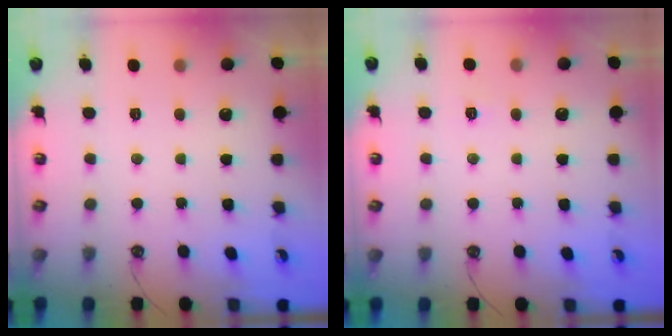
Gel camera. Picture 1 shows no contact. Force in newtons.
{"total": 2.7, "press": 2.7, "slide": 0.3}